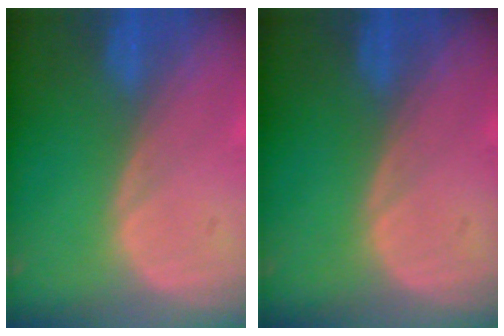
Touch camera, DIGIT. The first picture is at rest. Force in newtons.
{"total": 0.0}